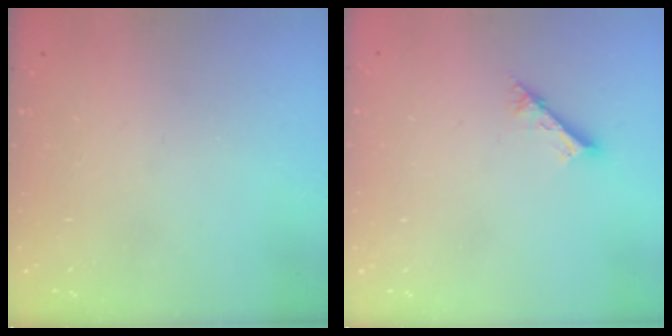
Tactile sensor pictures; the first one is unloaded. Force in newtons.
{"total": 2.6, "press": 2.6, "slide": 0.2}